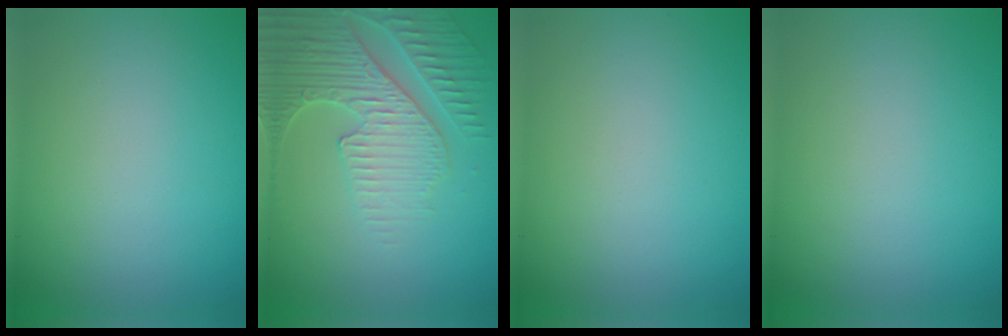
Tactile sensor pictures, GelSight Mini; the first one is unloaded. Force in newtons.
{"total": 4.7, "press": 4.4, "slide": 1.5}
{"total": 0.0}
{"total": 0.0}